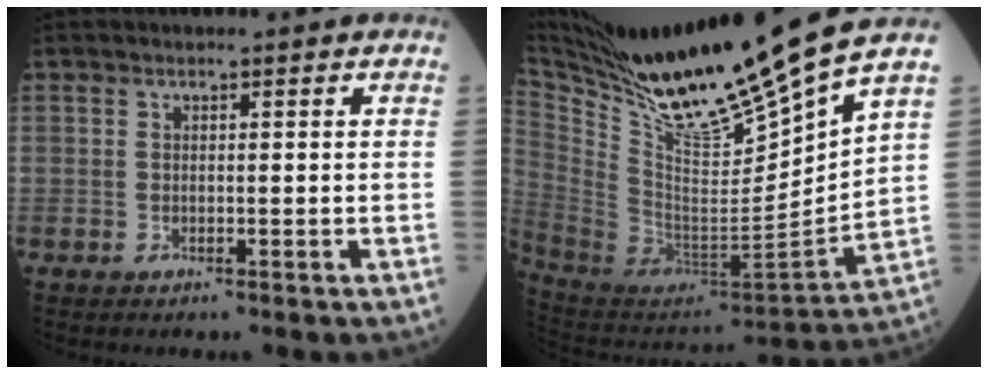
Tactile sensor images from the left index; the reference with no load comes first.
{"total": 24.4, "force": [19.6, -1.2, 14.6], "torque": [-0.243, -0.046, 0.350]}